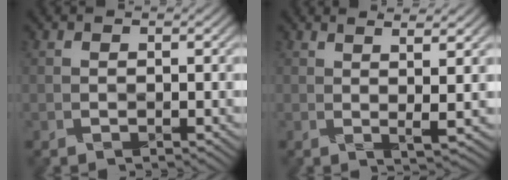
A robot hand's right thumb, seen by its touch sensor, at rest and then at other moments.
{"total": 3.6, "force": [1.7, -0.1, 3.2], "torque": [-0.057, 0.006, 0.034]}